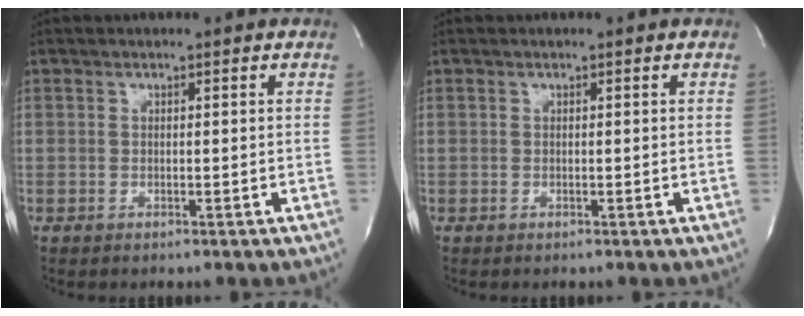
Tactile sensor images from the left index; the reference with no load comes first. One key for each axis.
{"total": 0.0}